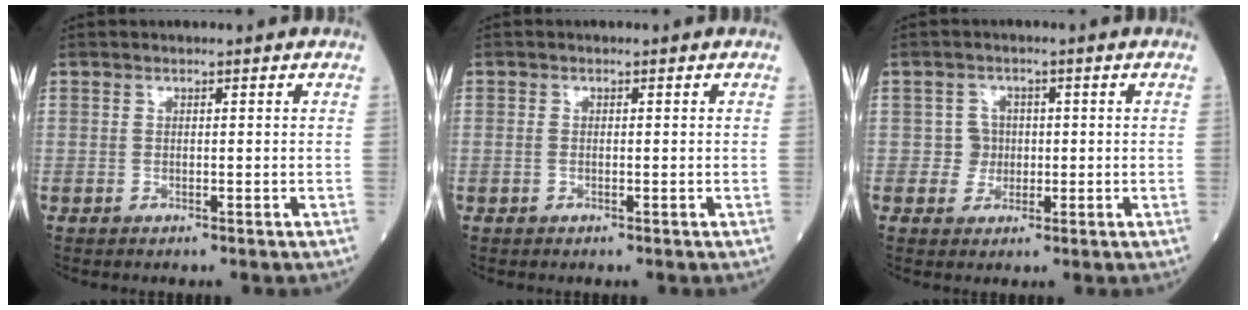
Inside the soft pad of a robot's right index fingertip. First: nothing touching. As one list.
[{"total": 0.6, "force": [-0.2, 0.4, 0.4], "torque": [-0.009, 0.001, -0.005]}, {"total": 2.8, "force": [-0.2, 2.8, 0.2], "torque": [0.006, 0.008, -0.004]}]